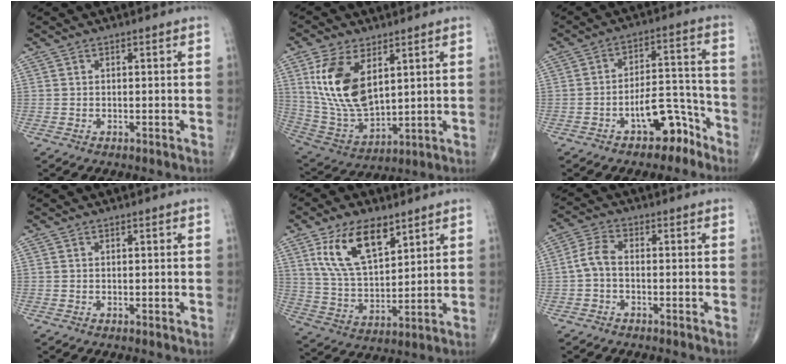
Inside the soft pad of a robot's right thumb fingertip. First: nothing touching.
{"total": 15.7, "force": [5.3, 8.5, 12.2], "torque": [-0.229, -0.025, 0.118]}
{"total": 9.6, "force": [-5.8, 4.8, 6.0], "torque": [-0.067, 0.069, -0.086]}
{"total": 0.0}
{"total": 14.1, "force": [7.5, 6.7, 9.9], "torque": [-0.164, -0.029, 0.151]}
{"total": 2.4, "force": [-0.8, 1.8, 1.3], "torque": [-0.017, 0.008, -0.025]}